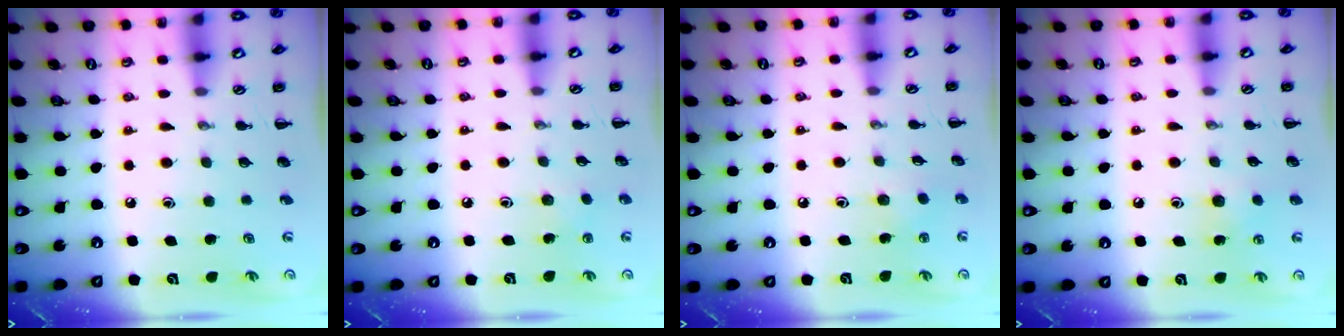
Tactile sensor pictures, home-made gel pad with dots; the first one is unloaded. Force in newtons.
{"total": 2.6, "press": 2.5, "slide": 0.9}
{"total": 2.8, "press": 2.8, "slide": 0.7}
{"total": 6.8, "press": 6.6, "slide": 1.9}